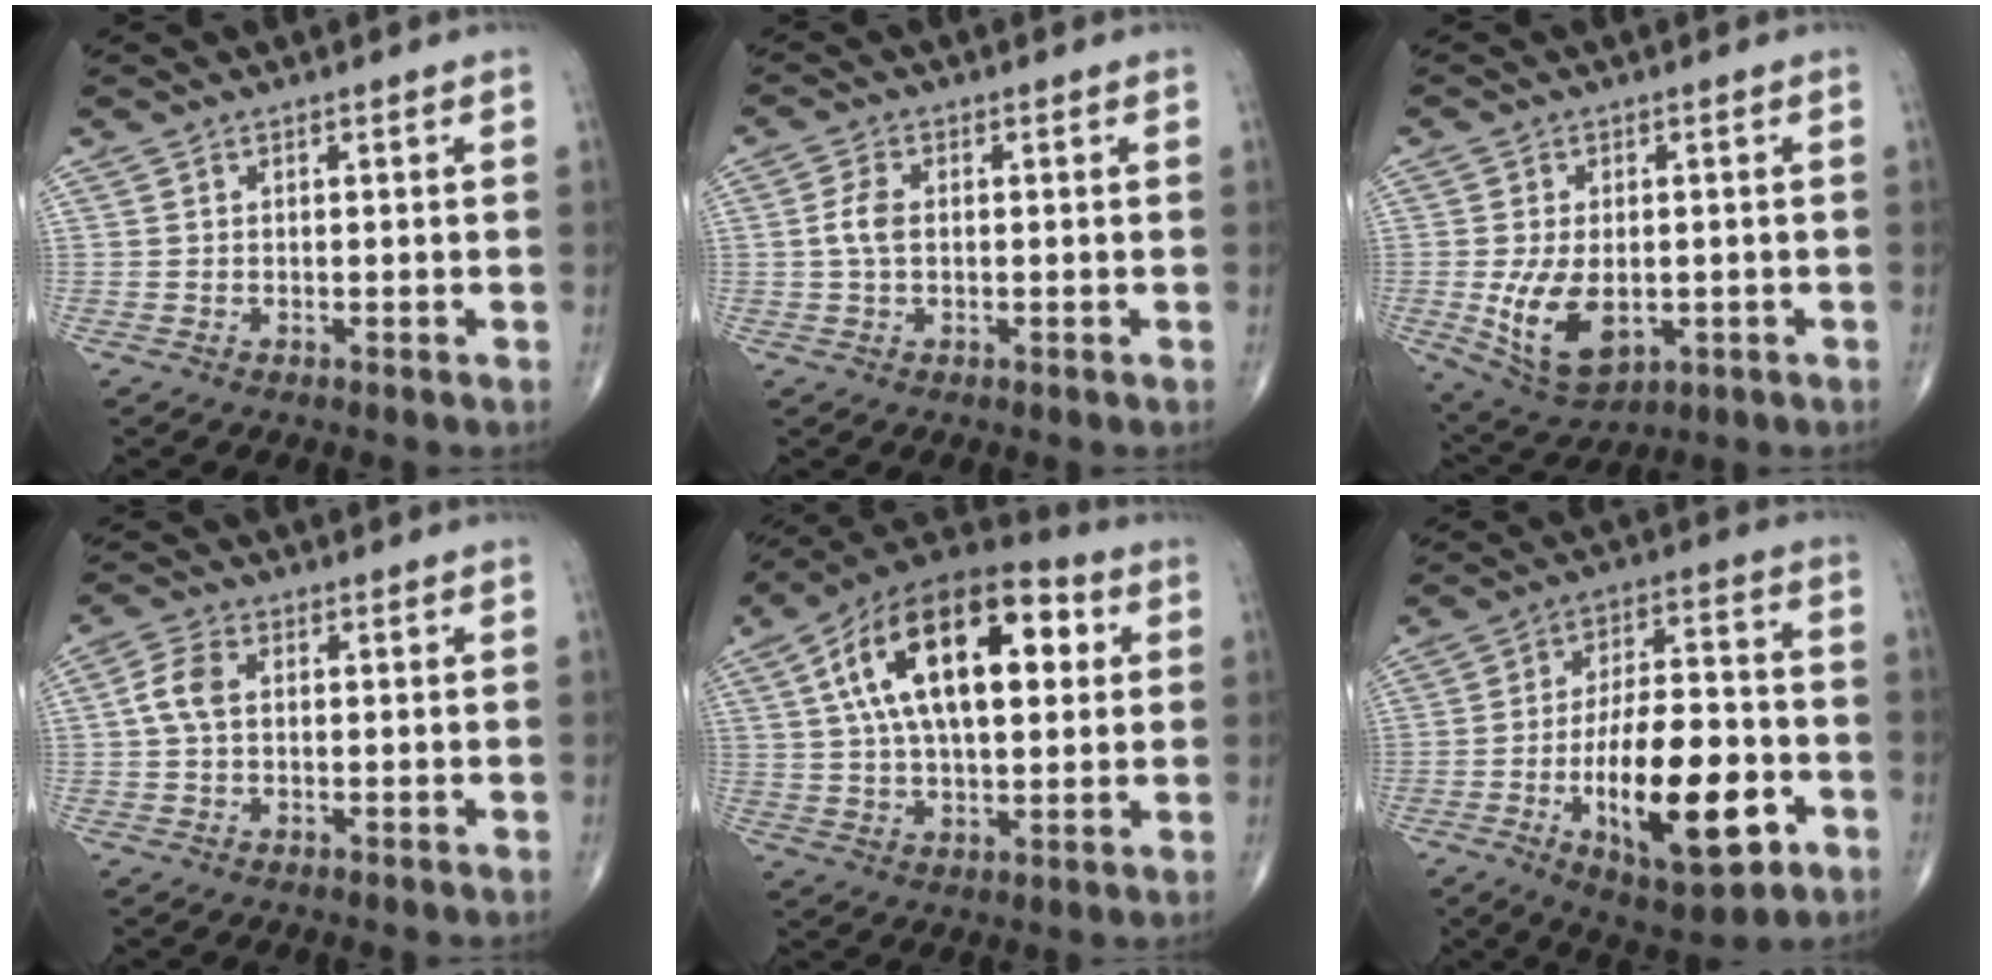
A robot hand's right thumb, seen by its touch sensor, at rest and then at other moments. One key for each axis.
{"total": 3.5, "fx": 0.1, "fy": 2.0, "fz": 2.9, "tx": -0.066, "ty": 0.006, "tz": -0.003}
{"total": 10.9, "fx": -1.9, "fy": 6.3, "fz": 8.6, "tx": -0.150, "ty": -0.010, "tz": -0.016}
{"total": 4.6, "fx": 0.3, "fy": 3.2, "fz": 3.4, "tx": -0.072, "ty": 0.013, "tz": -0.002}
{"total": 22.9, "fx": 5.8, "fy": 11.4, "fz": 19.0, "tx": -0.307, "ty": 0.019, "tz": 0.085}
{"total": 21.0, "fx": -6.8, "fy": 8.4, "fz": 18.0, "tx": -0.276, "ty": 0.028, "tz": -0.099}